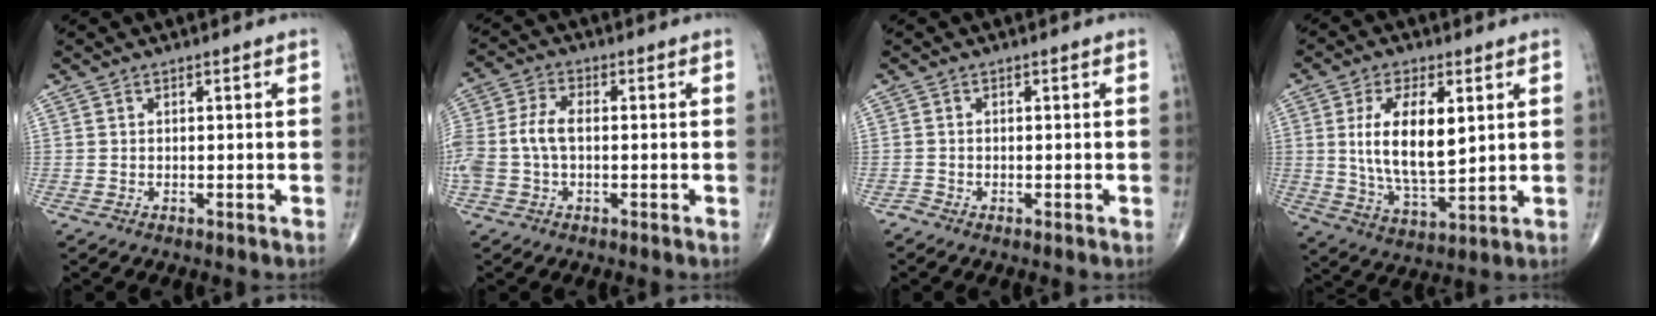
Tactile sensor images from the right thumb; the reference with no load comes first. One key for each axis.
{"total": 8.5, "fx": -0.7, "fy": 5.1, "fz": 6.8, "tx": -0.172, "ty": 0.021, "tz": -0.015}
{"total": 0.6, "fx": -0.5, "fy": 0.2, "fz": 0.0, "tx": -0.002, "ty": -0.002, "tz": -0.016}
{"total": 13.2, "fx": 2.8, "fy": 6.0, "fz": 11.5, "tx": -0.201, "ty": -0.020, "tz": 0.059}